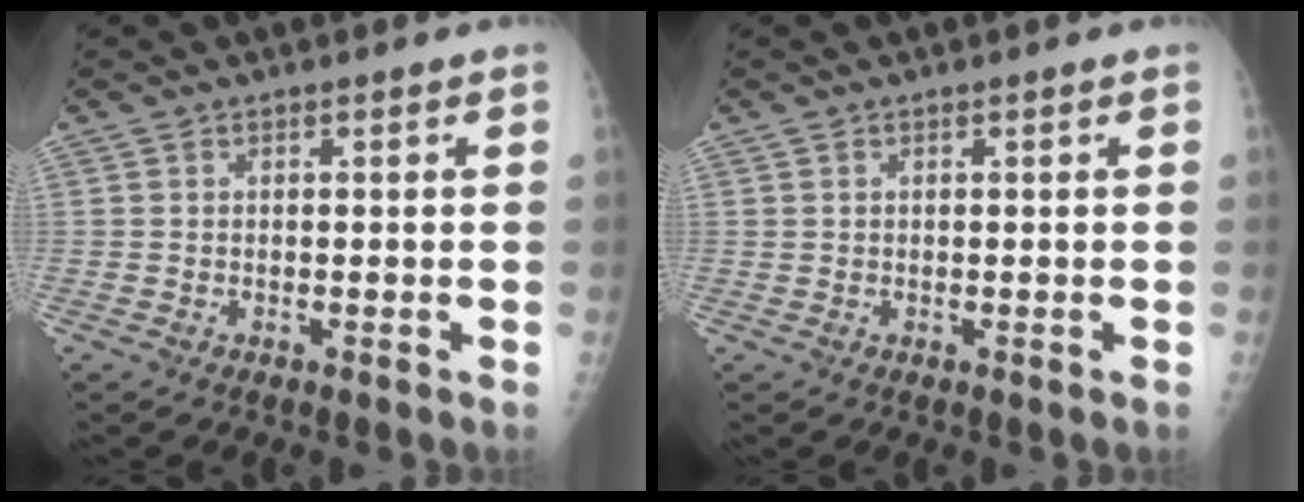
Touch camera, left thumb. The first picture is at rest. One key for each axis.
{"total": 0.0}